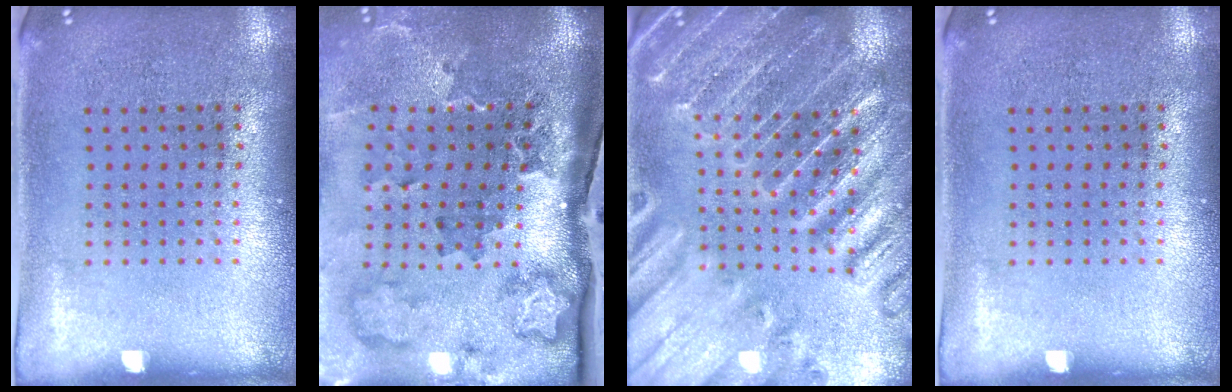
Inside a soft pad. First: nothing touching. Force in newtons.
{"total": 3.7, "press": 2.4, "slide": 2.7}
{"total": 3.5, "press": 3.4, "slide": 0.9}
{"total": 0.0}